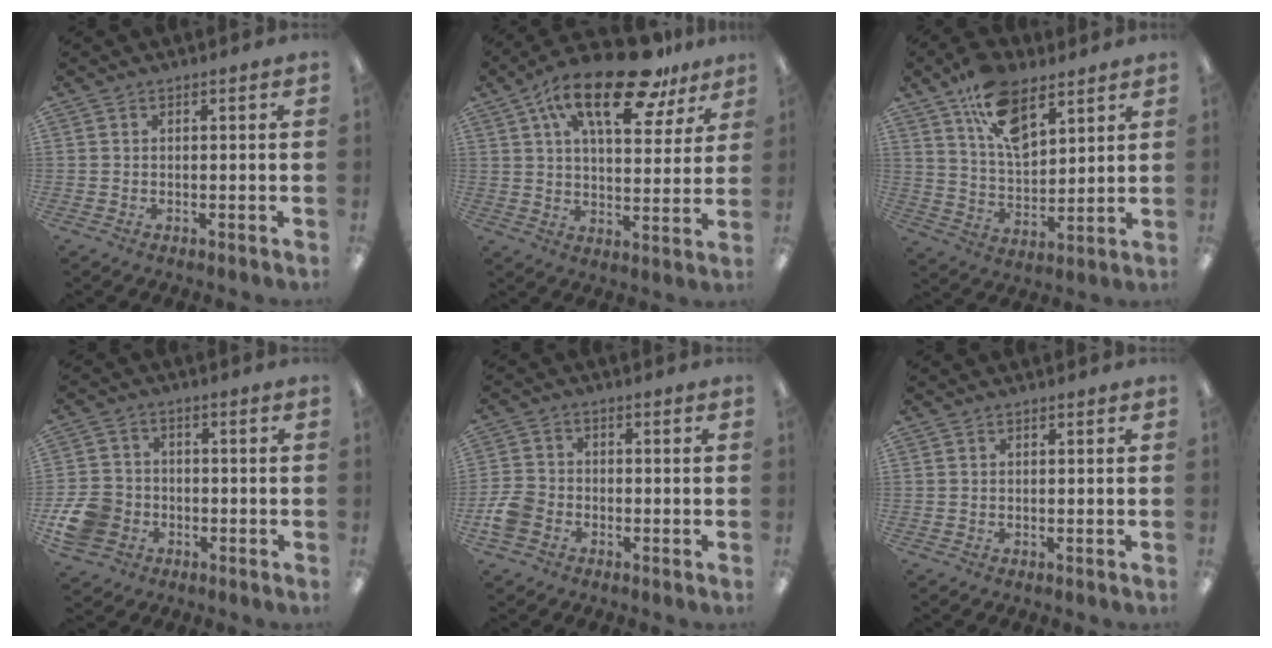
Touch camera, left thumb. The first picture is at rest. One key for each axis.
{"total": 21.0, "fx": 12.5, "fy": 8.6, "fz": 14.5, "tx": -0.229, "ty": -0.054, "tz": 0.206}
{"total": 14.4, "fx": 8.5, "fy": 7.5, "fz": 8.8, "tx": -0.146, "ty": -0.032, "tz": 0.155}
{"total": 9.1, "fx": -3.5, "fy": 7.4, "fz": 3.9, "tx": -0.099, "ty": 0.028, "tz": -0.064}
{"total": 5.9, "fx": -2.6, "fy": 4.5, "fz": 2.8, "tx": -0.061, "ty": 0.016, "tz": -0.048}
{"total": 0.0}